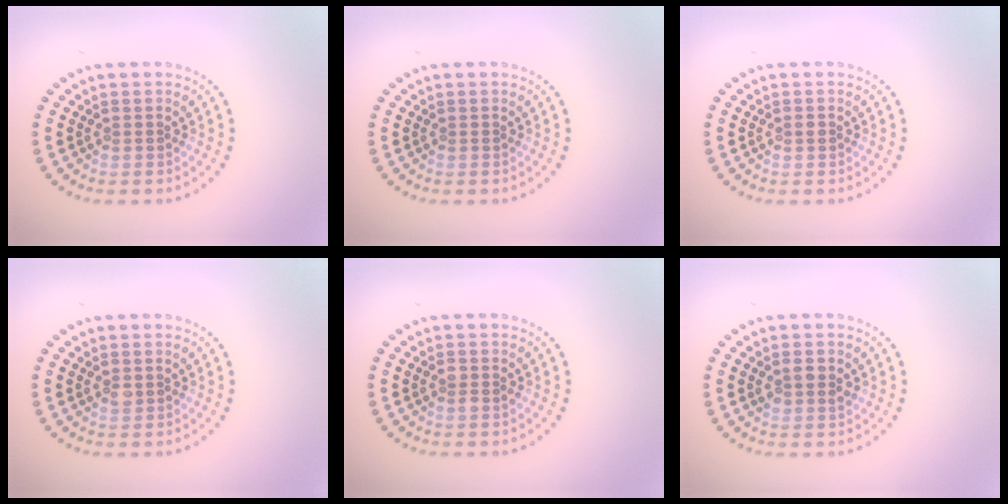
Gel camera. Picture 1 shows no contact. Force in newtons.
{"total": 0.0}
{"total": 0.7, "press": 0.7, "slide": 0.0}
{"total": 0.5, "press": 0.4, "slide": 0.3}
{"total": 1.2, "press": 1.0, "slide": 0.5}
{"total": 1.5, "press": 1.5, "slide": 0.3}